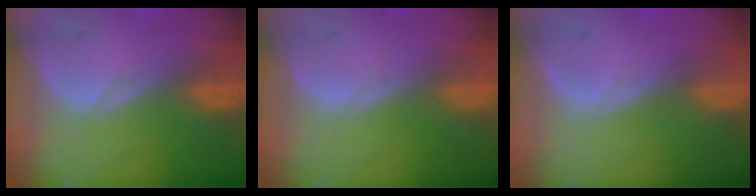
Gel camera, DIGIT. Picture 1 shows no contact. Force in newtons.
{"total": 0.0}
{"total": 0.0}